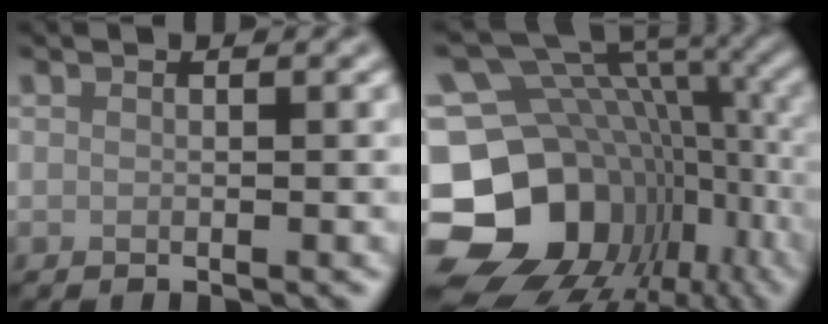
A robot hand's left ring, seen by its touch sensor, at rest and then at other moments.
{"total": 17.5, "force": [-5.6, 13.2, 10.1], "torque": [-0.192, -0.001, -0.081]}